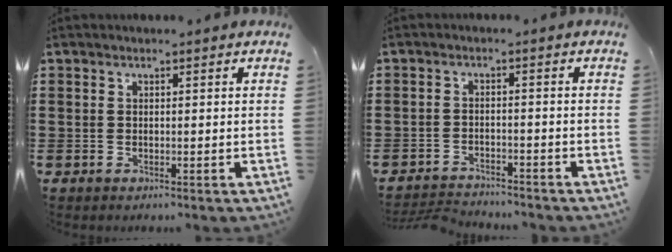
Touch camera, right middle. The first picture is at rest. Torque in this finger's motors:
{"motor_torque": [0.02, -0.01, 0.01, 0.04]}